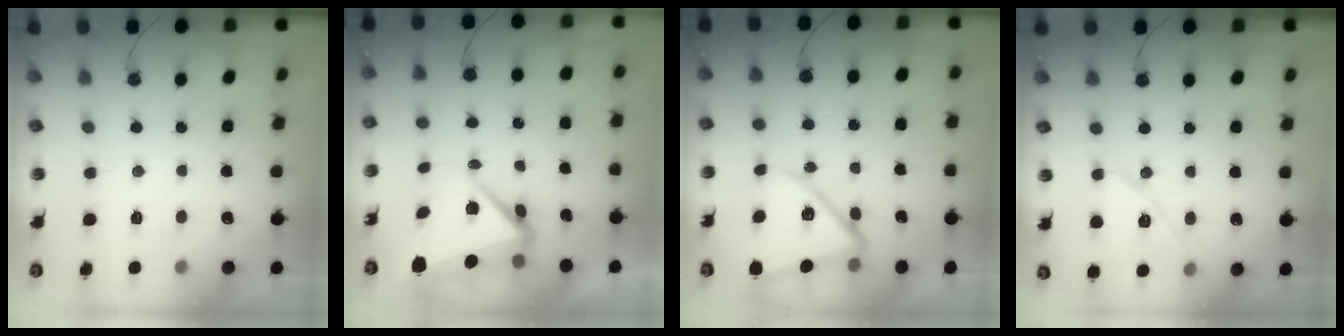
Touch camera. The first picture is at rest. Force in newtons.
{"total": 7.4, "press": 7.1, "slide": 2.1}
{"total": 13.0, "press": 12.9, "slide": 1.5}
{"total": 10.0, "press": 9.5, "slide": 3.0}